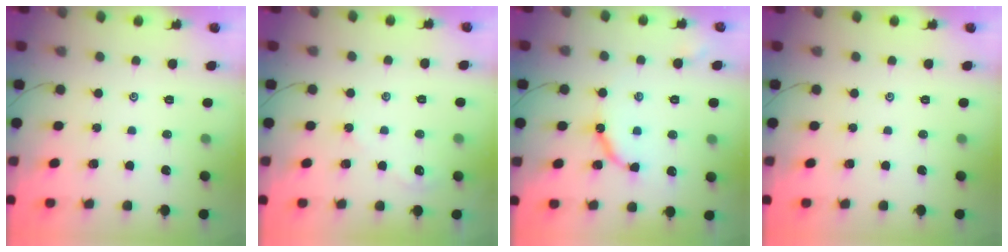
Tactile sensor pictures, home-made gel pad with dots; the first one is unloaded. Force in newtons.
{"total": 3.2, "press": 3.2, "slide": 0.4}
{"total": 9.4, "press": 9.4, "slide": 0.8}
{"total": 0.0}